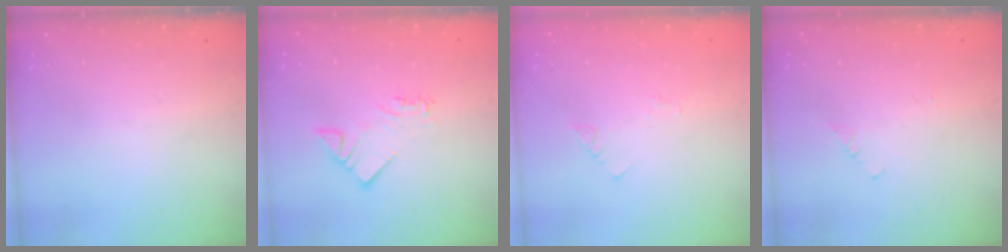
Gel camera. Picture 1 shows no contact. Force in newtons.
{"total": 3.4, "press": 3.4, "slide": 0.2}
{"total": 2.5, "press": 2.5, "slide": 0.4}
{"total": 1.0, "press": 0.9, "slide": 0.2}